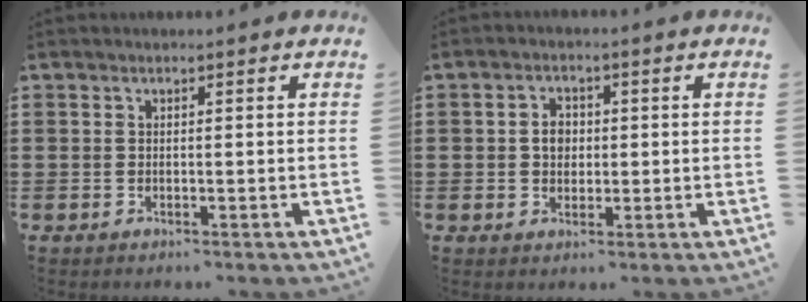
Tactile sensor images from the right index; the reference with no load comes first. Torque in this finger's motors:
{"motor_torque": [0.70, 0.35, 0.22, 0.08]}